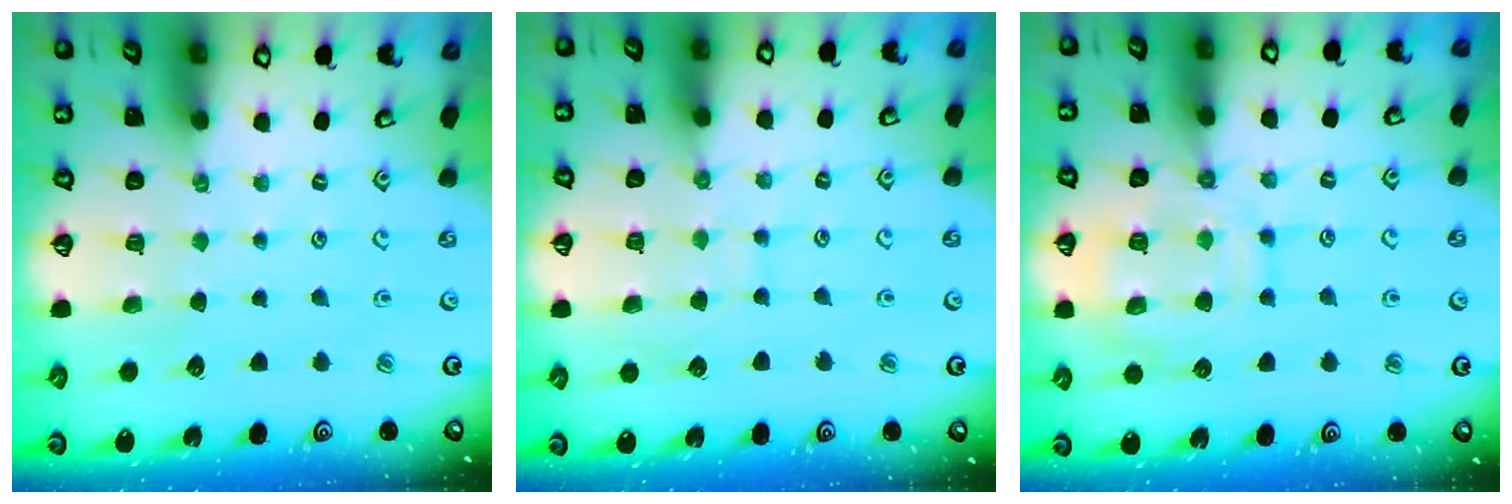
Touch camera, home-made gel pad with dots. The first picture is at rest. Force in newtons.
{"total": 6.8, "press": 6.8, "slide": 0.1}
{"total": 12.7, "press": 12.7, "slide": 1.0}